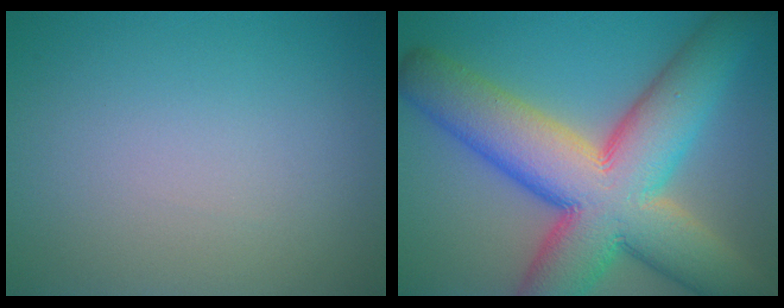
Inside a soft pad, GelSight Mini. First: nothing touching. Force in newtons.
{"total": 15.3, "press": 15.2, "slide": 0.9}